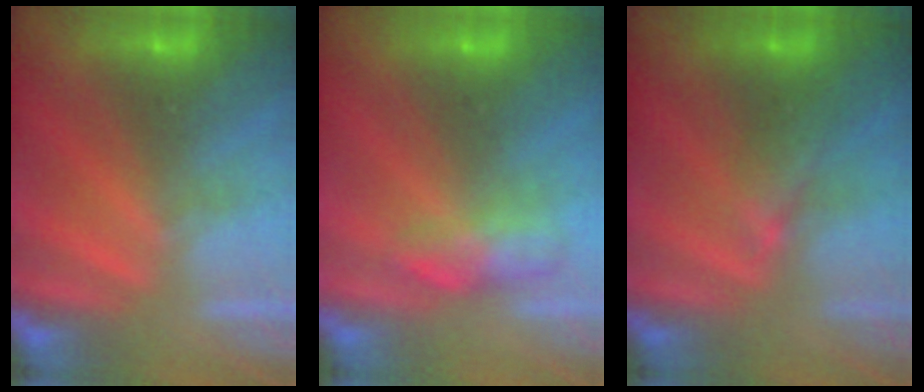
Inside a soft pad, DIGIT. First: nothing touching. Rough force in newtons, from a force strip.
{"total": 2.8}
{"total": 2.3}